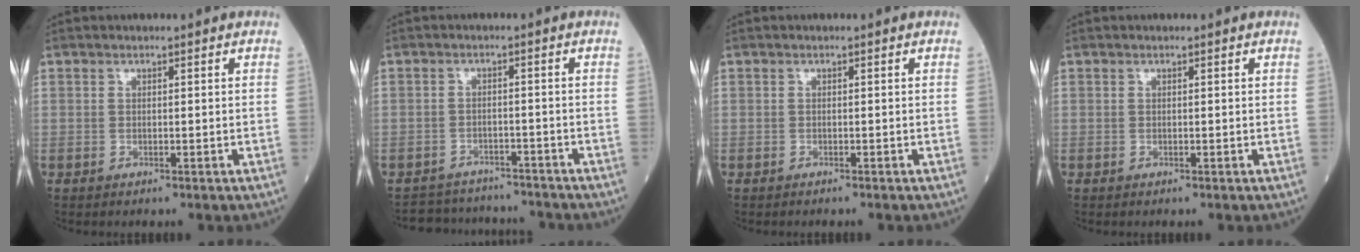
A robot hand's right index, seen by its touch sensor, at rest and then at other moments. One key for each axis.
{"total": 8.3, "fx": -7.9, "fy": 2.8, "fz": 0.1, "tx": 0.007, "ty": 0.021, "tz": -0.103}
{"total": 0.5, "fx": -0.5, "fy": 0.0, "fz": 0.1, "tx": 0.002, "ty": 0.000, "tz": -0.012}
{"total": 0.0}